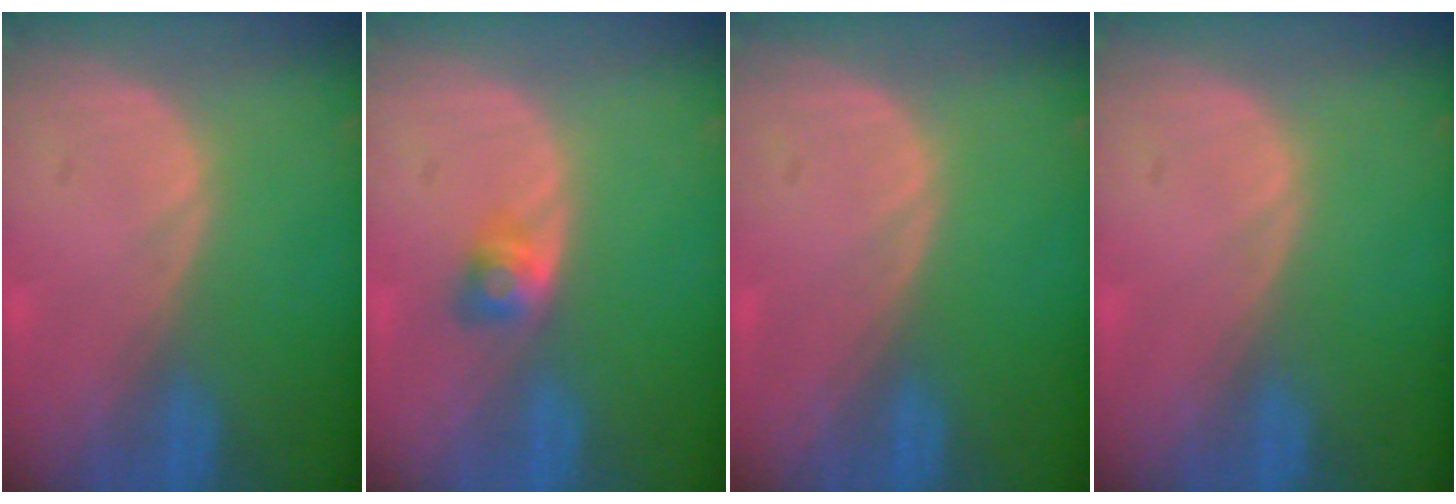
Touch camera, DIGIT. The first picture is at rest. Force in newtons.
{"total": 2.7, "press": 2.4, "slide": 1.1}
{"total": 0.0}
{"total": 0.0}